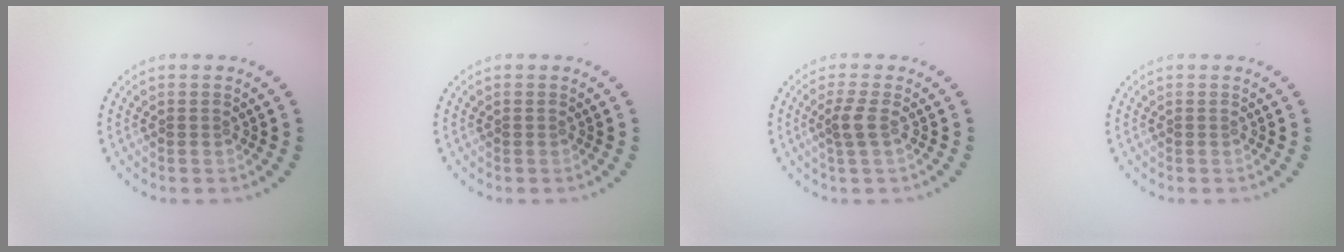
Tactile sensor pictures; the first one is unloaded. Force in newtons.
{"total": 0.0}
{"total": 1.6, "press": 1.3, "slide": 1.0}
{"total": 0.0}